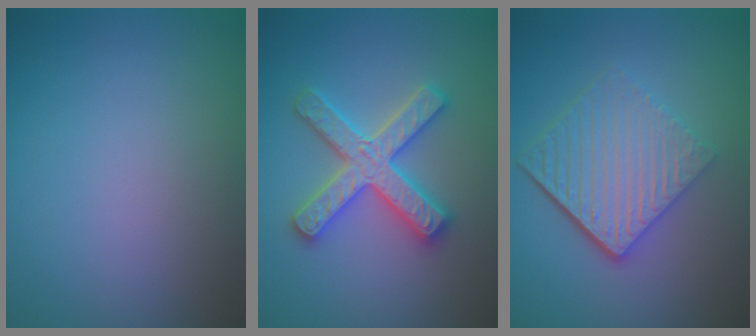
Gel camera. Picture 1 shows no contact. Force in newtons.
{"total": 4.7, "press": 4.6, "slide": 0.7}
{"total": 6.2, "press": 4.1, "slide": 4.6}